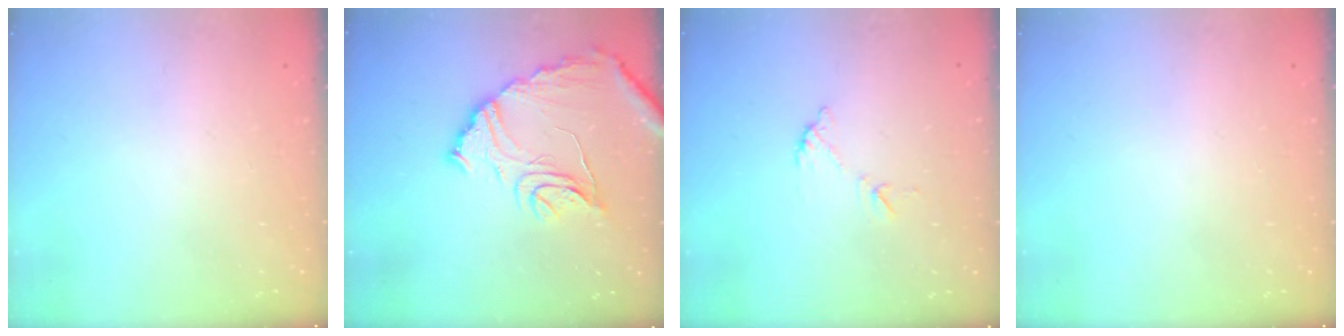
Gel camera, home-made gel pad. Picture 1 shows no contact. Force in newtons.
{"total": 13.6, "press": 13.5, "slide": 1.2}
{"total": 7.2, "press": 7.2, "slide": 0.2}
{"total": 0.0}